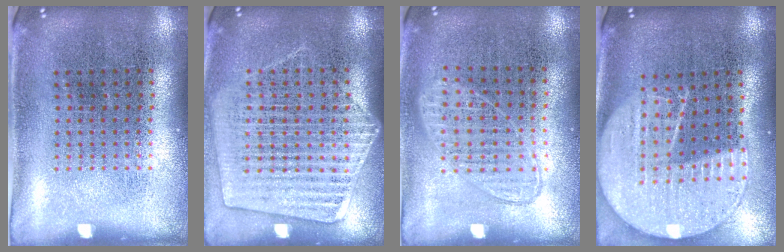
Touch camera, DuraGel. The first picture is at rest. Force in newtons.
{"total": 1.6, "press": 1.5, "slide": 0.5}
{"total": 0.9, "press": 0.9, "slide": 0.3}
{"total": 2.1, "press": 1.8, "slide": 1.1}